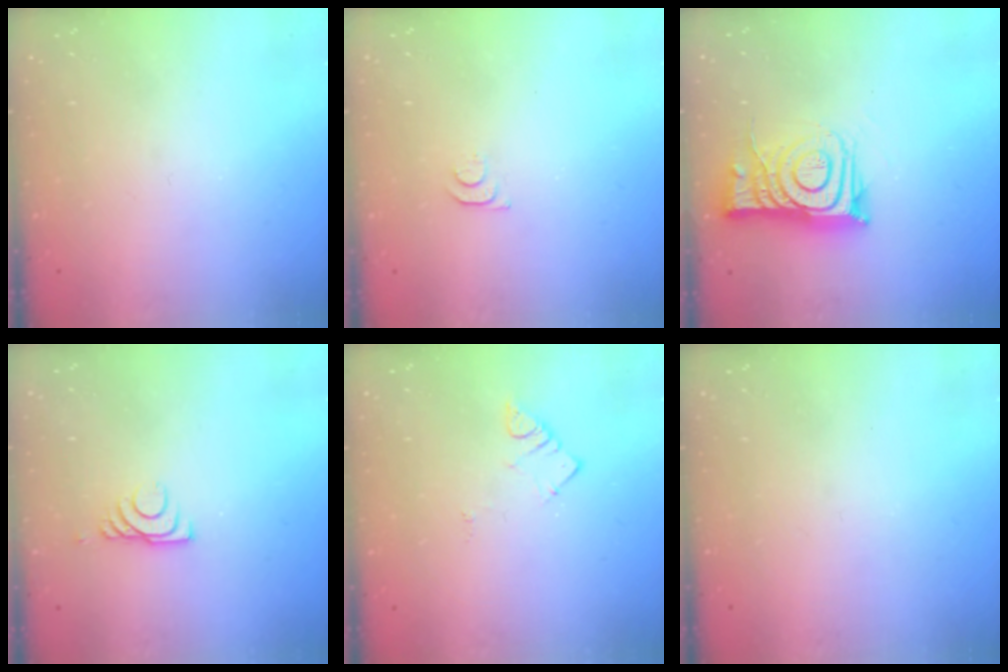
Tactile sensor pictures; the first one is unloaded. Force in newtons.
{"total": 4.3, "press": 4.2, "slide": 0.5}
{"total": 11.4, "press": 11.3, "slide": 0.9}
{"total": 5.9, "press": 5.9, "slide": 0.9}
{"total": 3.5, "press": 3.5, "slide": 0.4}
{"total": 0.0}